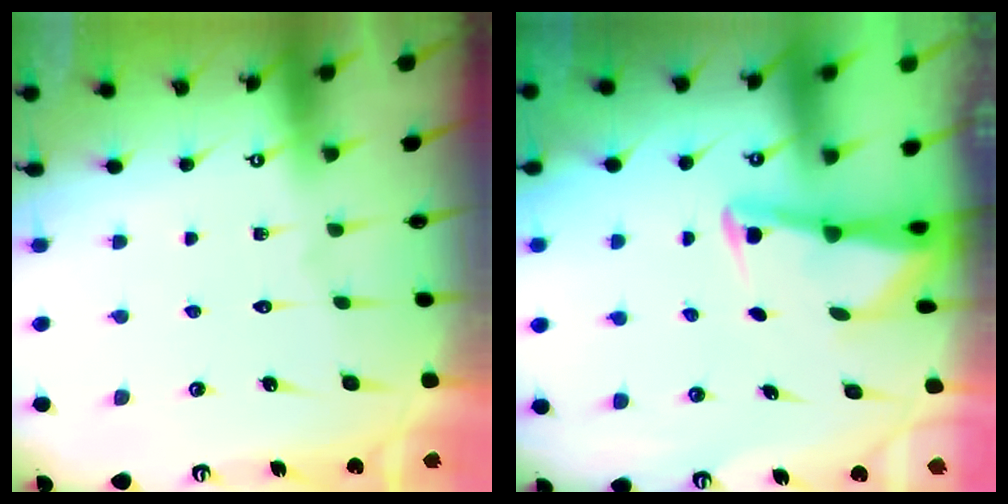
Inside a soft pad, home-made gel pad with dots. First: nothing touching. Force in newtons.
{"total": 2.9, "press": 2.9, "slide": 0.3}